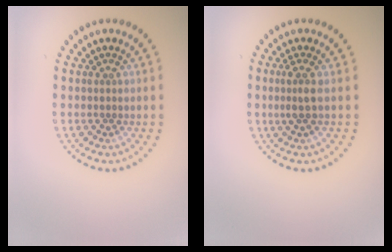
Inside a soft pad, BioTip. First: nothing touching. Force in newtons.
{"total": 1.7, "press": 1.3, "slide": 1.0}